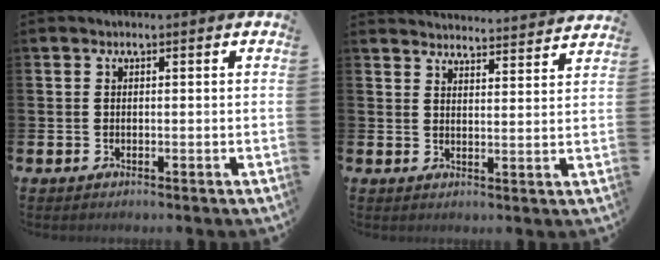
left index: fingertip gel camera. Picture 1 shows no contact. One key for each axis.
{"total": 4.1, "fx": 4.1, "fy": -0.2, "fz": 0.0, "tx": -0.004, "ty": -0.035, "tz": 0.070}